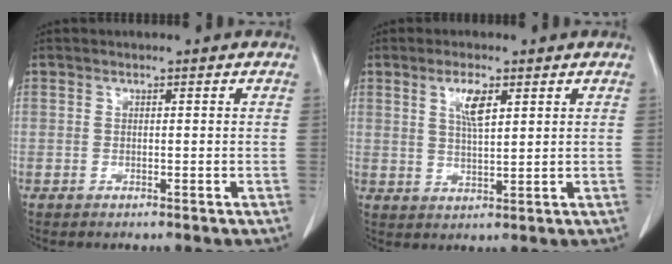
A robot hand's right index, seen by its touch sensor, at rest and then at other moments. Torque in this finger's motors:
{"motor_torque": [0.36, 0.34, 0.09, 0.07]}